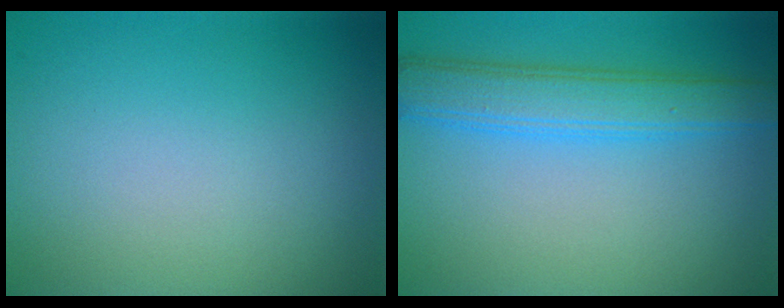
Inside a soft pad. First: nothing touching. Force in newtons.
{"total": 4.5, "press": 4.5, "slide": 0.2}